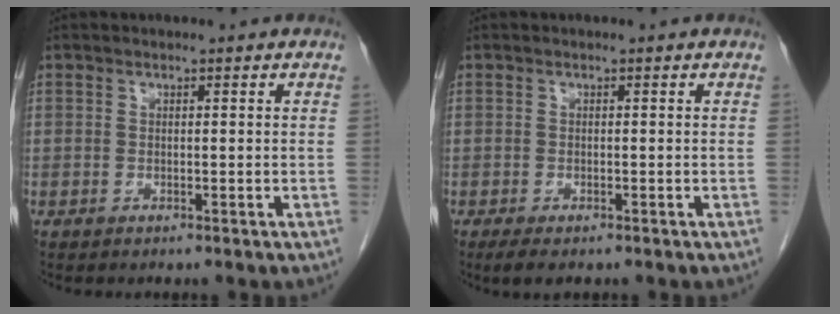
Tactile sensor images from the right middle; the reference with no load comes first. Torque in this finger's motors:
{"motor_torque": [0.52, -0.27, 0.11, 0.01]}